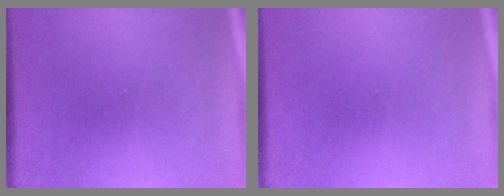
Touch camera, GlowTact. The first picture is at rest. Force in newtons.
{"total": 0.0}